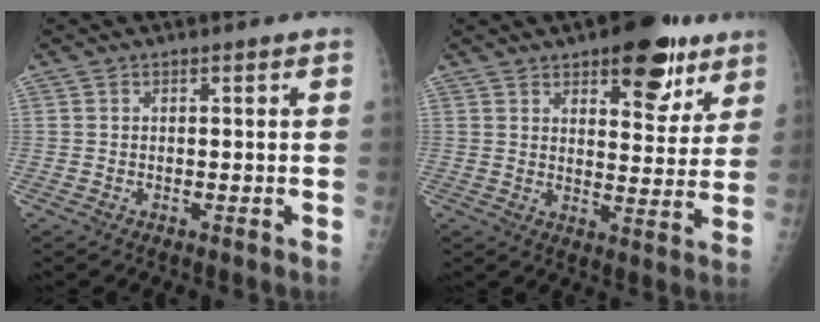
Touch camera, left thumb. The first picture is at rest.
{"total": 16.5, "force": [10.1, 6.7, 11.2], "torque": [-0.095, -0.052, 0.142]}